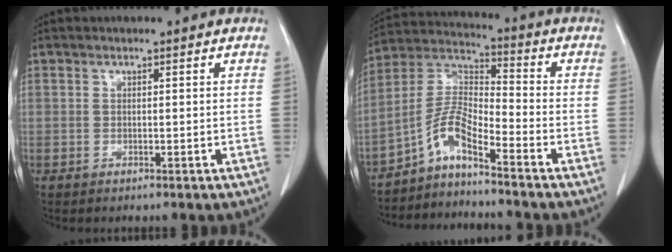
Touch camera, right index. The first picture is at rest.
{"total": 7.1, "force": [-5.2, 0.7, 4.8], "torque": [-0.104, 0.016, -0.103]}